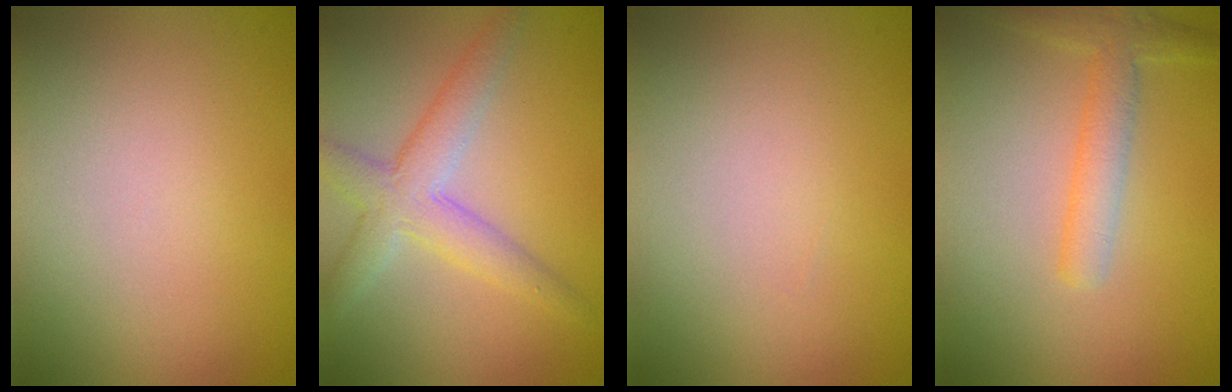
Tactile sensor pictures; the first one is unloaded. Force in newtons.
{"total": 4.2, "press": 4.2, "slide": 0.2}
{"total": 0.0}
{"total": 2.8, "press": 2.8, "slide": 0.1}